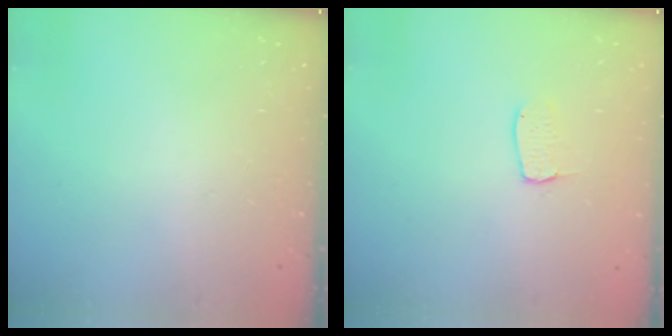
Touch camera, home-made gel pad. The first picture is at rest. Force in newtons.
{"total": 3.9, "press": 3.9, "slide": 0.2}